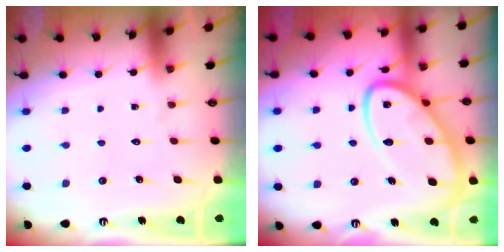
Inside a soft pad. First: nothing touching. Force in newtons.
{"total": 17.5, "press": 17.4, "slide": 1.8}